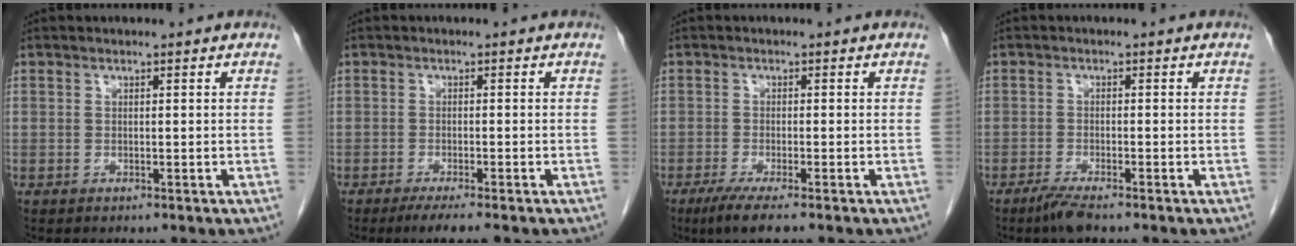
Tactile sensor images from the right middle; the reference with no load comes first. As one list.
[{"total": 4.0, "force": [-3.0, 0.0, 2.7], "torque": [-0.041, -0.010, -0.045]}, {"total": 4.7, "force": [-3.2, 0.2, 3.5], "torque": [-0.063, -0.014, -0.055]}, {"total": 2.8, "force": [-2.2, 0.0, 1.7], "torque": [-0.042, -0.007, -0.044]}]